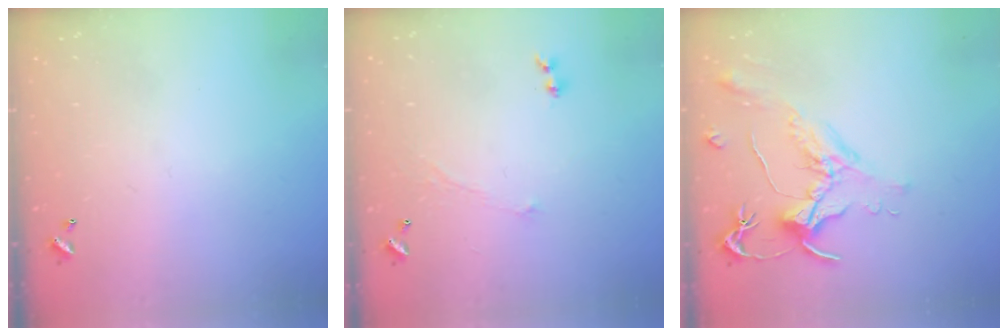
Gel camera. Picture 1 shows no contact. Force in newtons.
{"total": 1.2, "press": 0.7, "slide": 1.0}
{"total": 1.6, "press": 1.4, "slide": 0.7}